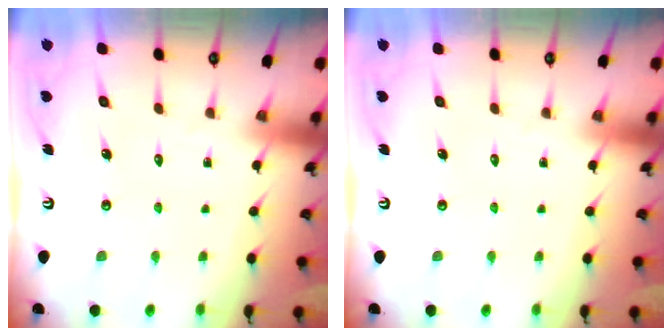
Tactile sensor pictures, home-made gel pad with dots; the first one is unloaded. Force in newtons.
{"total": 0.0}